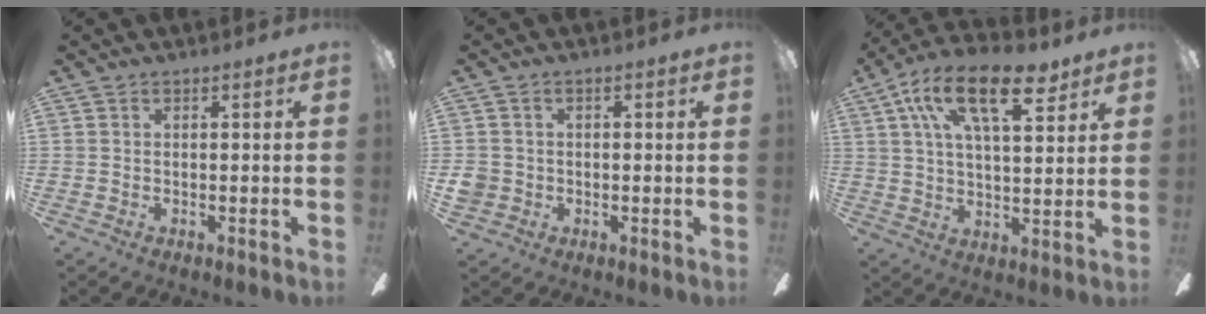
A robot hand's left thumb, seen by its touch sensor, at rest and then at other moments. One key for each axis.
{"total": 3.5, "fx": -0.6, "fy": 3.3, "fz": 0.8, "tx": -0.010, "ty": 0.008, "tz": -0.011}
{"total": 17.2, "fx": 9.3, "fy": 7.6, "fz": 12.4, "tx": -0.203, "ty": -0.022, "tz": 0.156}